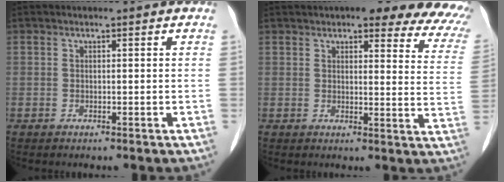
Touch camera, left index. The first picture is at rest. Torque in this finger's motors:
{"motor_torque": [1.07, -1.07, 0.26, 0.10]}